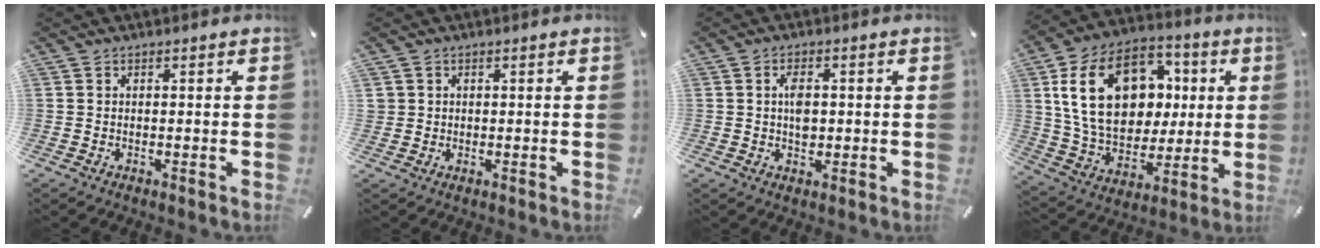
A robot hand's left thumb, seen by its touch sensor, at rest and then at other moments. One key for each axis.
{"total": 1.7, "fx": 0.4, "fy": 1.7, "fz": 0.1, "tx": -0.001, "ty": 0.003, "tz": 0.006}
{"total": 3.9, "fx": 0.3, "fy": 2.4, "fz": 3.1, "tx": -0.047, "ty": 0.000, "tz": 0.001}
{"total": 22.5, "fx": 4.3, "fy": 16.6, "fz": 14.5, "tx": -0.269, "ty": 0.008, "tz": 0.080}